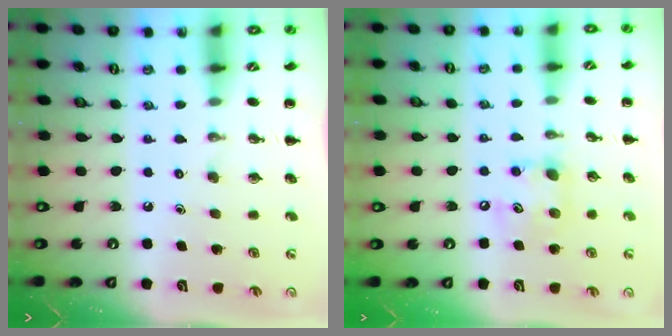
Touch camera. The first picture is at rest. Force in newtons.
{"total": 8.7, "press": 8.7, "slide": 0.9}